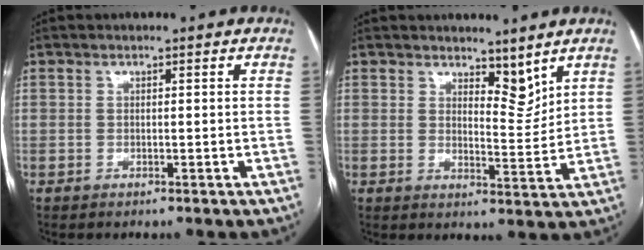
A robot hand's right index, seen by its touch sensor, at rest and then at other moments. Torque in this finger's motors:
{"motor_torque": [-0.07, 0.12, 0.03, 0.00]}